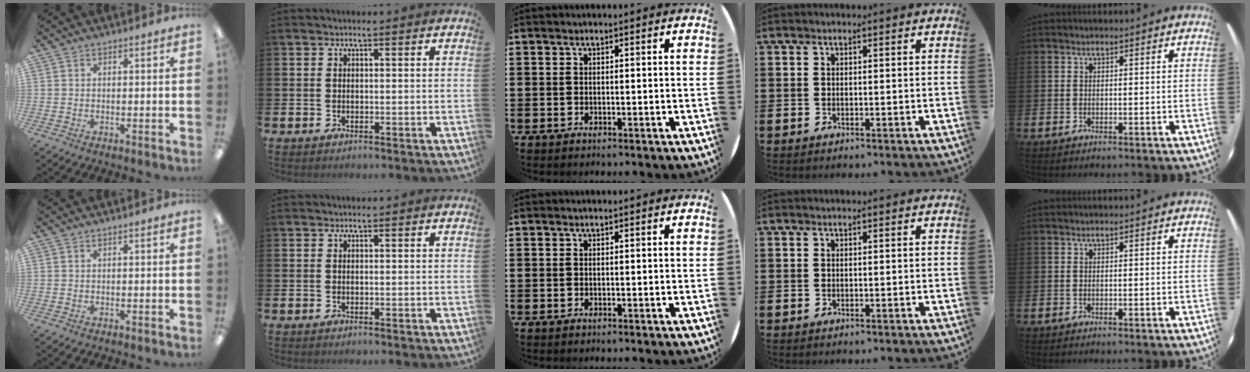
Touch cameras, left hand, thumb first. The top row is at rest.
{}